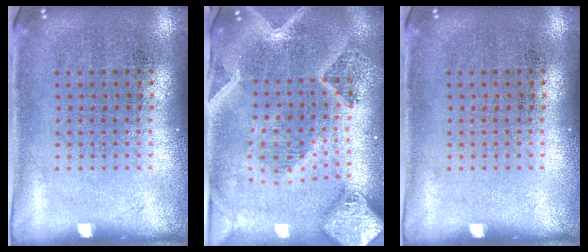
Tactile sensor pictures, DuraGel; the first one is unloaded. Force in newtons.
{"total": 3.5, "press": 2.9, "slide": 2.0}
{"total": 0.0}